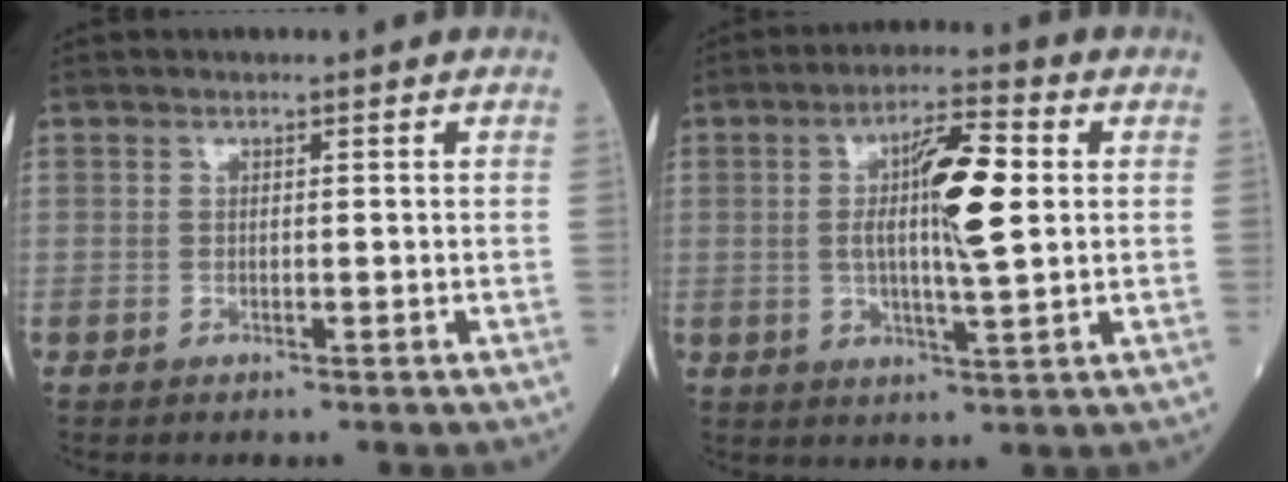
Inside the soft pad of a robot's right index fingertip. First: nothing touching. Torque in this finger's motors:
{"motor_torque": [0.85, -0.39, 0.30, 0.12]}